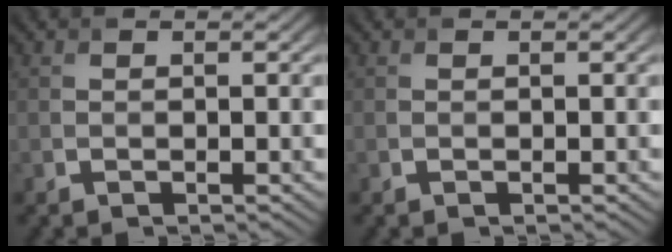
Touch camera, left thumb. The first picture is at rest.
{"total": 0.0}